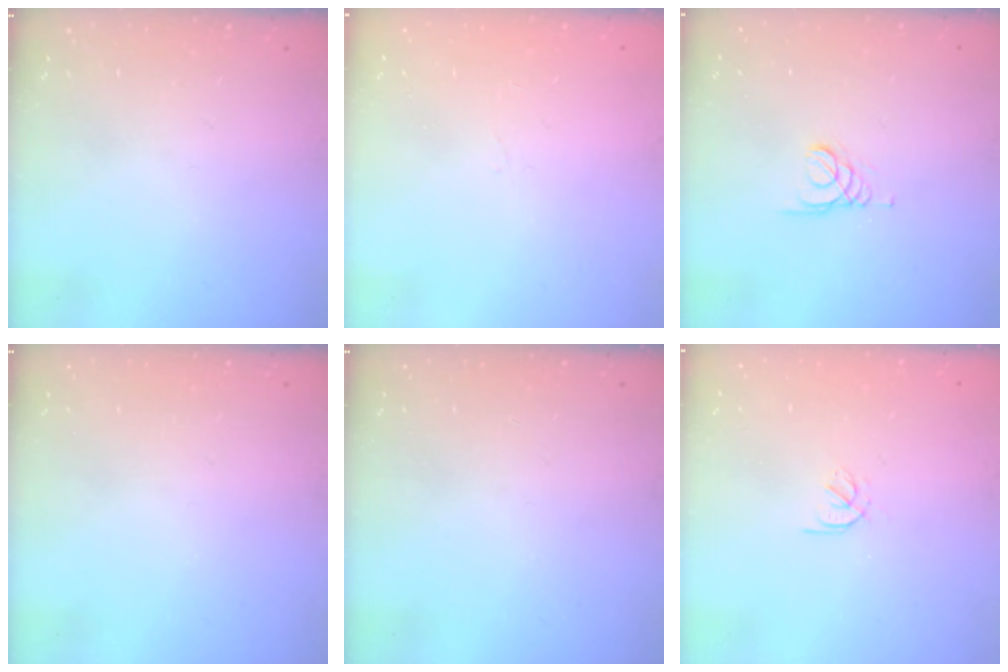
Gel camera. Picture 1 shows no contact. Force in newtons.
{"total": 0.9, "press": 0.9, "slide": 0.2}
{"total": 1.4, "press": 1.4, "slide": 0.2}
{"total": 0.0}
{"total": 0.0}
{"total": 1.5, "press": 1.4, "slide": 0.5}